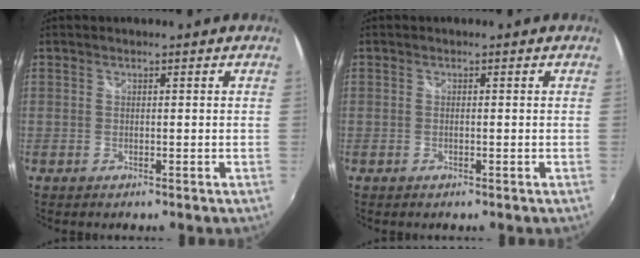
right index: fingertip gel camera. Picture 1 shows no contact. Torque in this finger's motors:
{"motor_torque": [0.02, -0.06, 0.02, 0.00]}